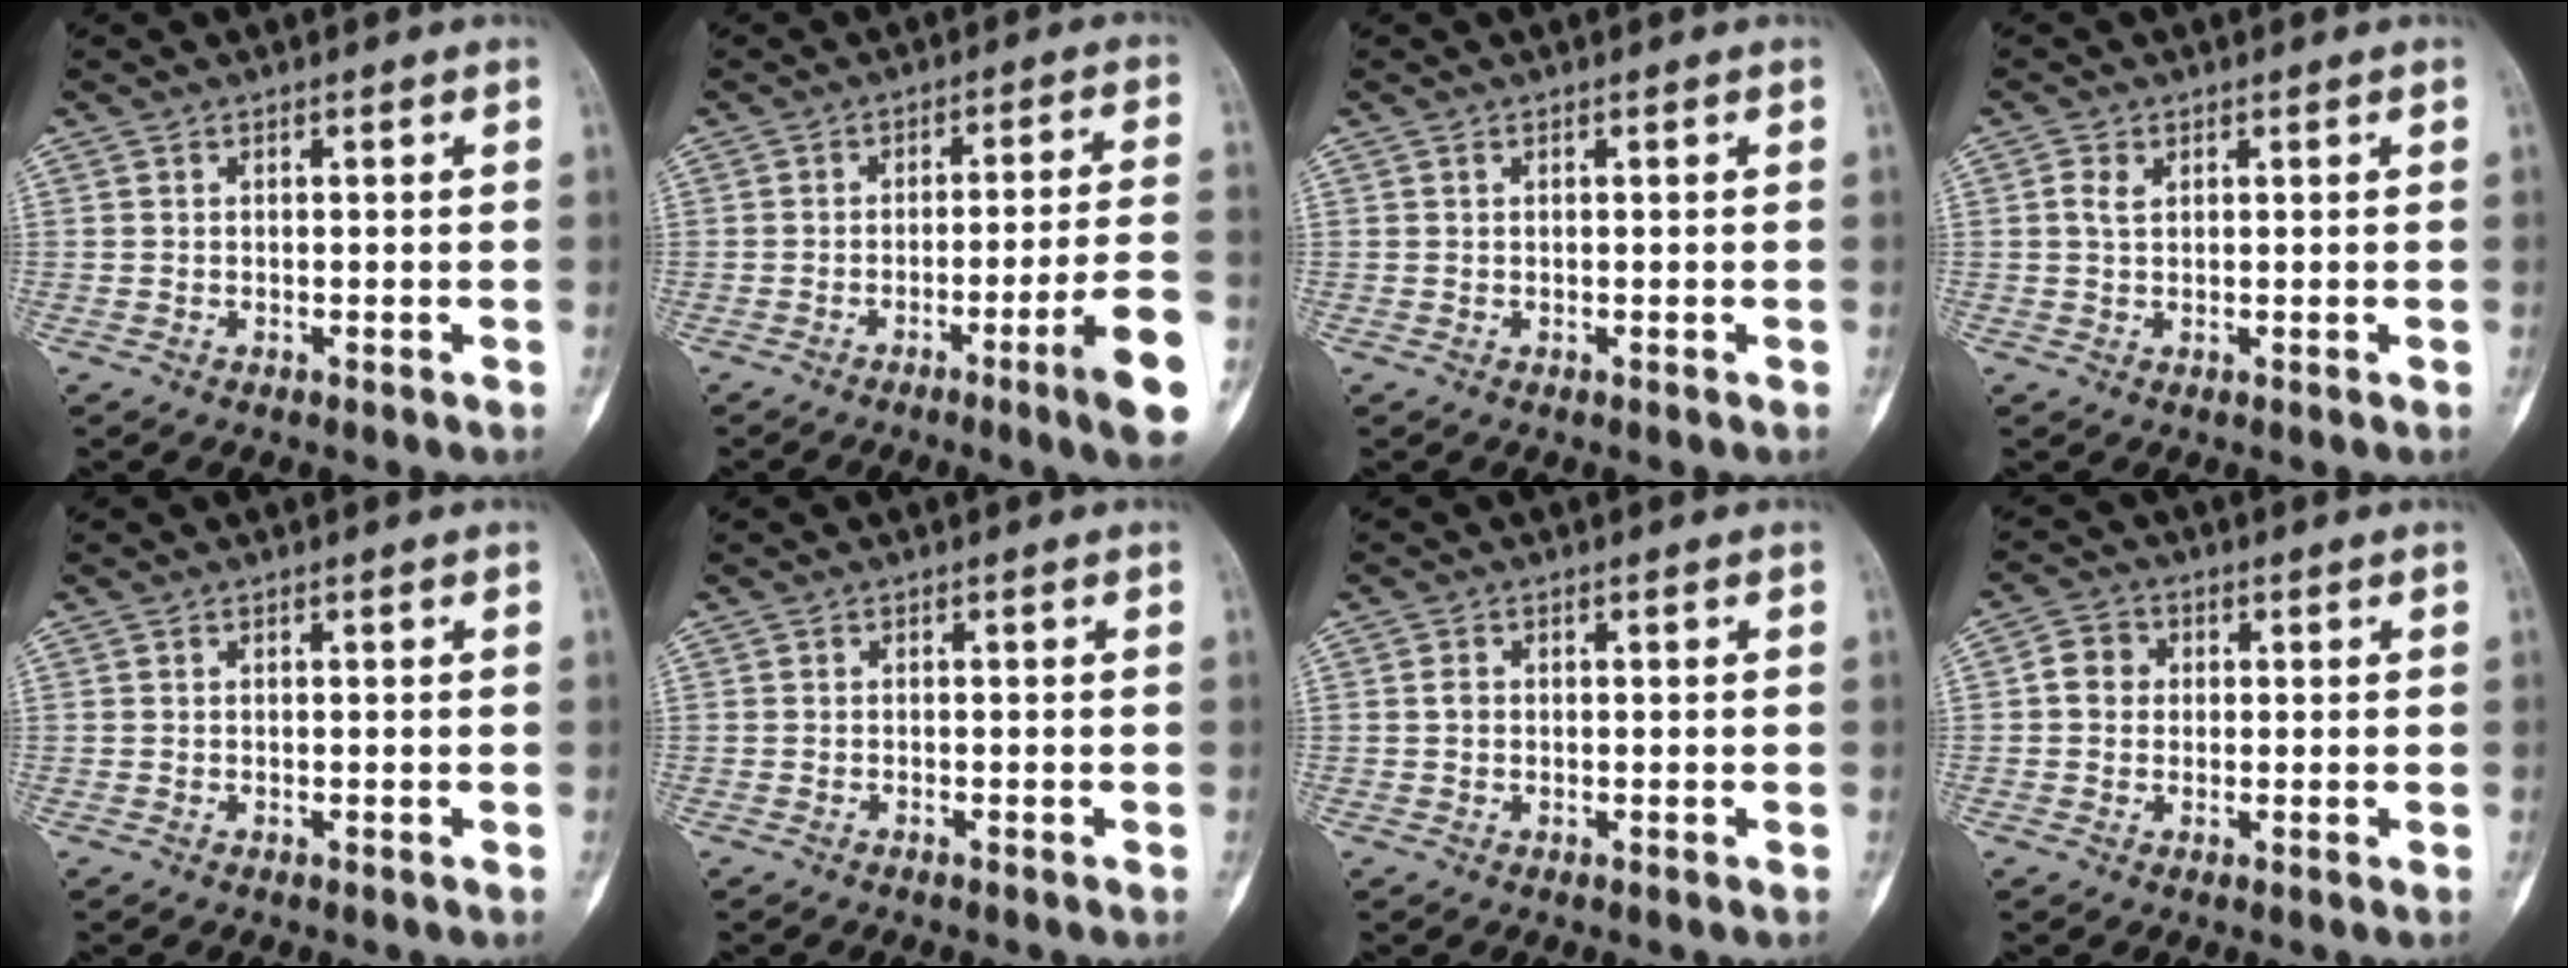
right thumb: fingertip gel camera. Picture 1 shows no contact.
{"total": 11.8, "force": [-5.3, -0.1, 10.5], "torque": [-0.151, 0.014, -0.074]}
{"total": 0.0}
{"total": 2.1, "force": [0.7, 1.3, 1.5], "torque": [-0.030, 0.003, 0.014]}
{"total": 0.0}
{"total": 0.0}
{"total": 1.2, "force": [0.0, 1.0, 0.7], "torque": [-0.009, 0.003, -0.001]}
{"total": 4.2, "force": [0.3, 3.8, 1.8], "torque": [-0.018, 0.010, -0.003]}